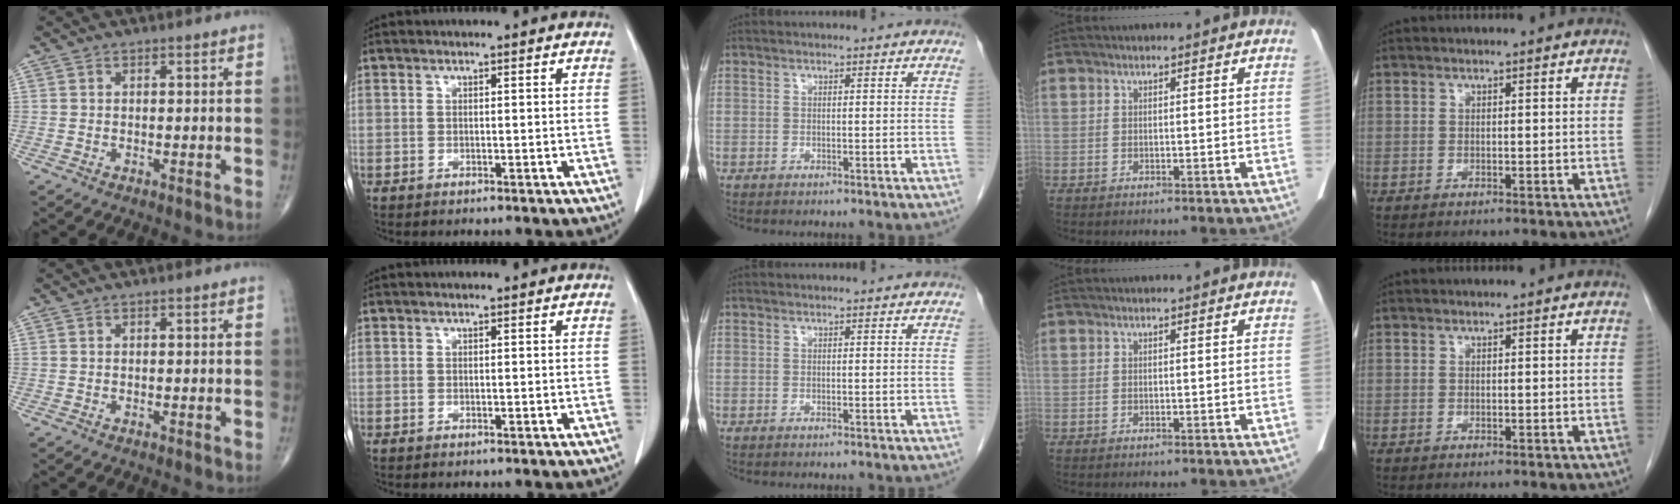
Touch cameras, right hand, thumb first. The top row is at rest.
{}